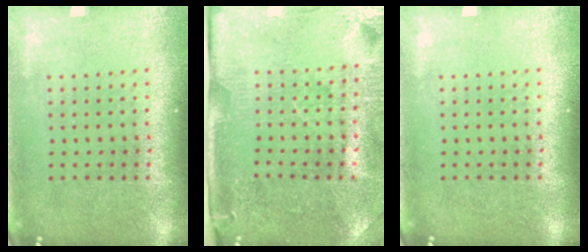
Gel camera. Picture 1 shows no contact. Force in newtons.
{"total": 4.5, "press": 3.7, "slide": 2.5}
{"total": 0.0}